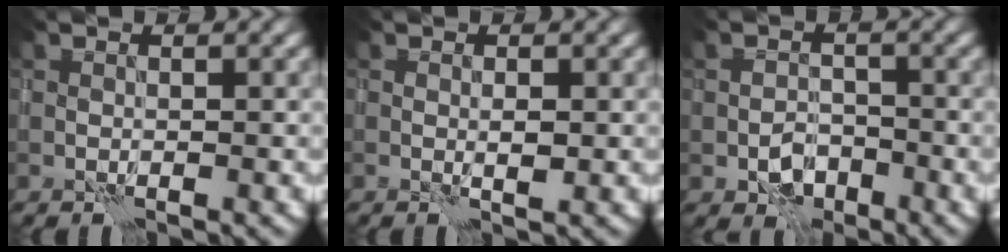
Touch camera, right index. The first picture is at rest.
{"total": 0.8, "force": [0.2, 0.3, 0.8], "torque": [-0.012, -0.001, 0.006]}
{"total": 2.5, "force": [-1.2, 1.8, 1.3], "torque": [-0.016, 0.002, -0.021]}